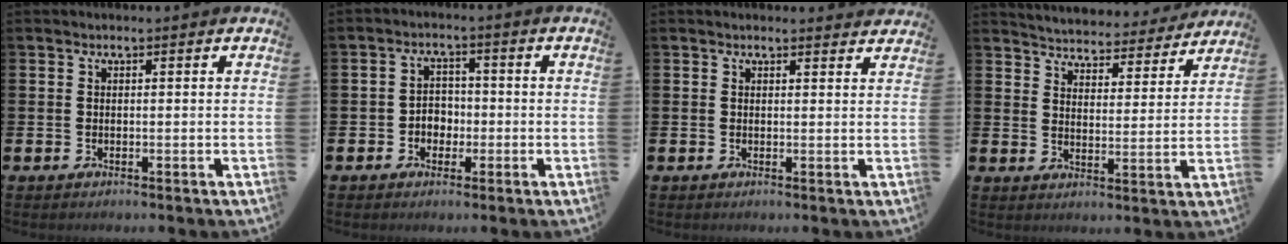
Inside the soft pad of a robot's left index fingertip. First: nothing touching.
{"total": 3.0, "force": [-1.1, 2.5, 1.2], "torque": [-0.022, 0.006, -0.027]}
{"total": 1.2, "force": [1.2, 0.2, 0.1], "torque": [0.006, -0.004, 0.021]}
{"total": 4.7, "force": [4.7, 0.6, -0.1], "torque": [-0.018, -0.042, 0.077]}